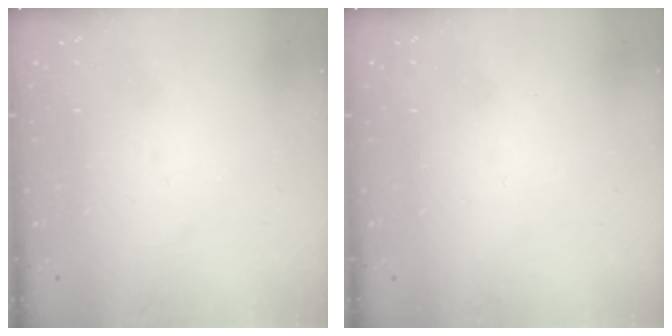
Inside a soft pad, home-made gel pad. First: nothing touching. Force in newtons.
{"total": 1.8, "press": 1.7, "slide": 0.1}